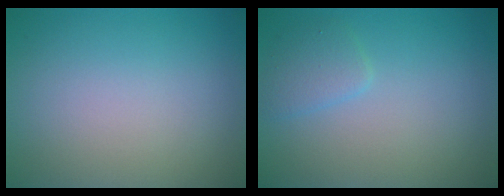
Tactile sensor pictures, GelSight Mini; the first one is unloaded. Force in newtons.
{"total": 1.7, "press": 1.7, "slide": 0.0}